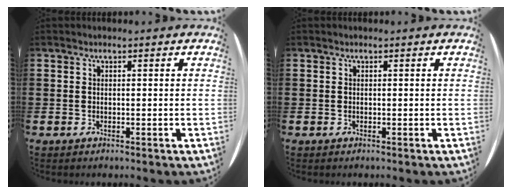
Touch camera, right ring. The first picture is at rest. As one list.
[{"total": 0.0}]